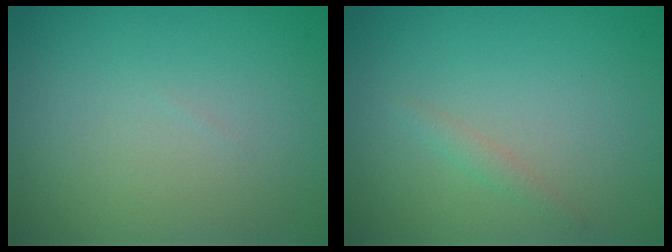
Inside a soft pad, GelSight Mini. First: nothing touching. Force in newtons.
{"total": 0.9, "press": 0.9, "slide": 0.1}